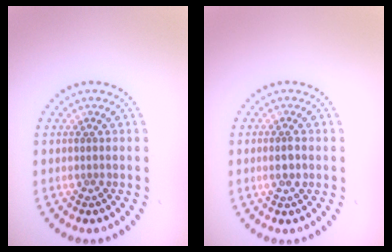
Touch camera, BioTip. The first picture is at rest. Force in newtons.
{"total": 1.0, "press": 1.0, "slide": 0.2}